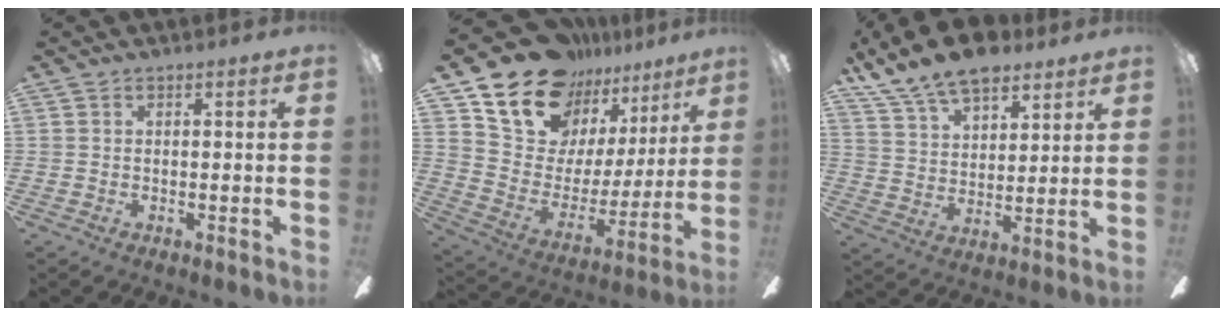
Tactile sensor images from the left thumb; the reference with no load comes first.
{"total": 17.6, "force": [13.6, 10.0, 5.3], "torque": [-0.116, -0.102, 0.251]}
{"total": 13.1, "force": [10.4, 5.6, 5.7], "torque": [-0.109, -0.054, 0.191]}